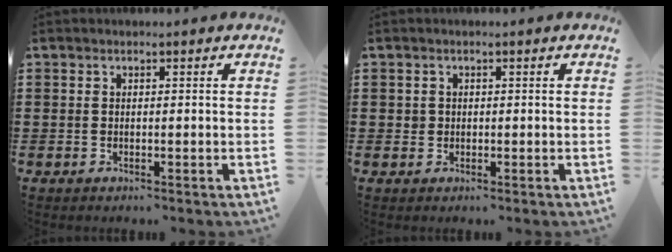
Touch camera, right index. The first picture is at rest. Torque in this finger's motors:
{"motor_torque": [0.41, 0.46, 0.06, 0.01]}